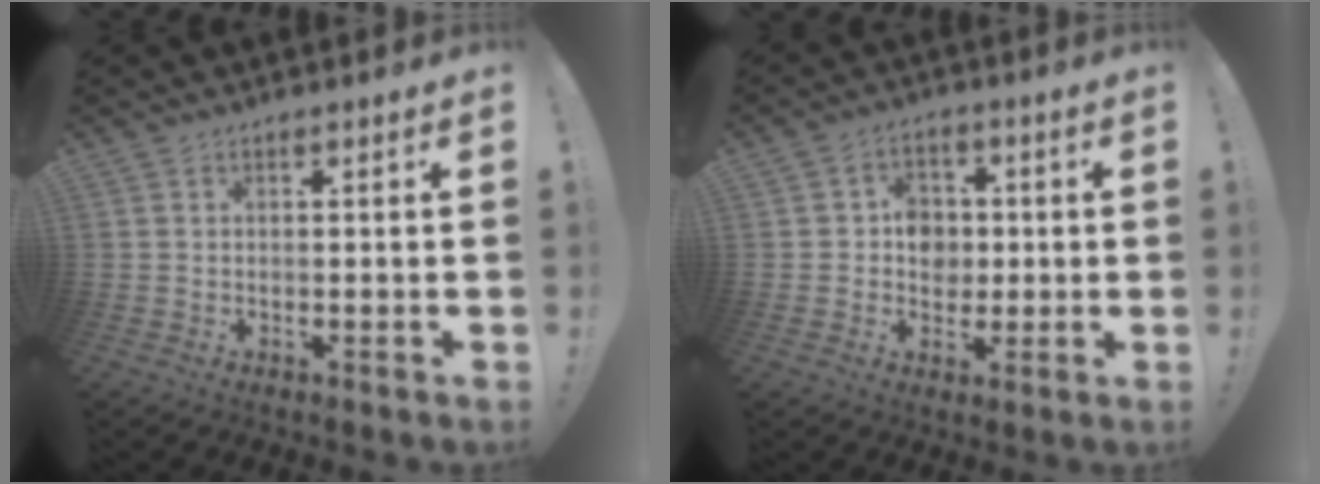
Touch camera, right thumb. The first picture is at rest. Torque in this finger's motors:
{"motor_torque": [0.62, 0.68, 0.12, 0.16, -0.02]}